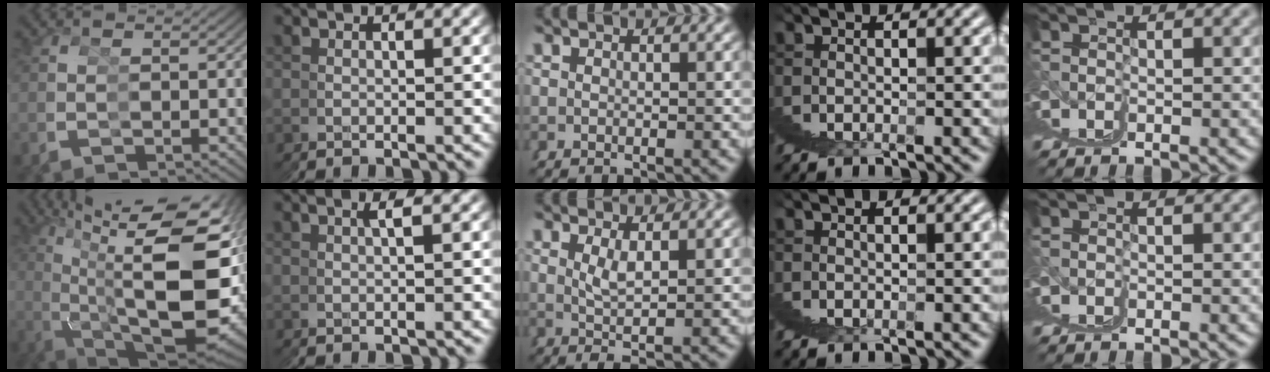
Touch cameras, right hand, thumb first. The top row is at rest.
{"thumb": {"total": 19.5, "force": [0.9, 10.5, 16.5], "torque": [-0.286, -0.053, 0.047]}, "index": {"total": 1.2, "force": [0.7, -0.5, 0.8], "torque": [-0.014, 0.008, 0.014]}, "middle": {"total": 2.3, "force": [0.6, -0.6, 2.2], "torque": [-0.036, -0.012, 0.022]}}